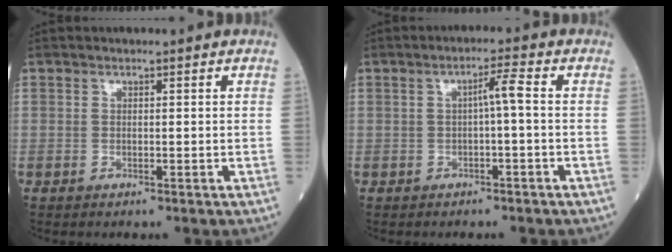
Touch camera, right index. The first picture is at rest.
{"total": 2.8, "force": [-0.2, 0.0, 2.8], "torque": [-0.044, 0.008, -0.004]}